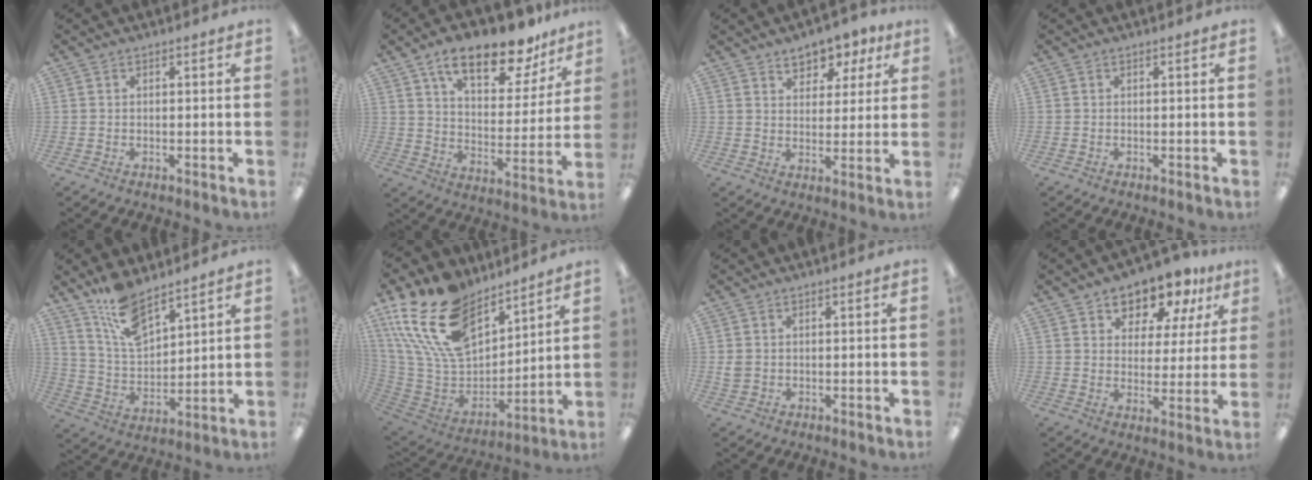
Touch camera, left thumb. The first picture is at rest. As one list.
[{"total": 16.6, "force": [12.3, 6.3, 9.2], "torque": [-0.145, -0.068, 0.207]}, {"total": 7.1, "force": [5.2, 4.1, 2.5], "torque": [-0.031, -0.027, 0.090]}, {"total": 0.0}, {"total": 11.9, "force": [9.2, 4.4, 6.1], "torque": [-0.127, -0.043, 0.173]}, {"total": 23.1, "force": [14.7, 12.8, 12.3], "torque": [-0.277, -0.082, 0.271]}, {"total": 1.9, "force": [0.3, 1.6, 0.8], "torque": [-0.017, 0.004, 0.005]}, {"total": 10.1, "force": [8.5, 5.0, 2.4], "torque": [-0.044, -0.064, 0.156]}]